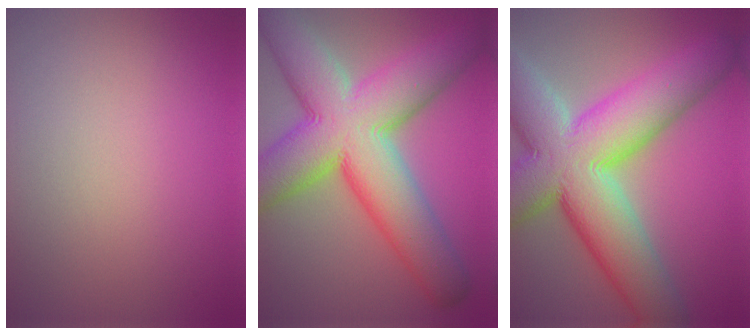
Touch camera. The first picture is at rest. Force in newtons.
{"total": 14.8, "press": 14.8, "slide": 0.5}
{"total": 15.3, "press": 15.3, "slide": 1.1}